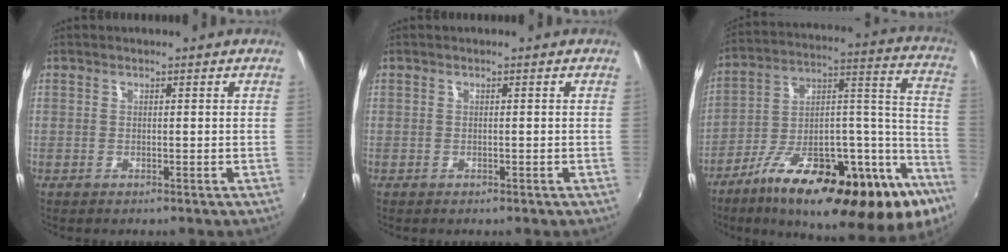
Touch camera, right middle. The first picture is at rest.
{"total": 0.0}
{"total": 31.5, "force": [-18.4, 10.0, 23.5], "torque": [-0.322, -0.001, -0.282]}